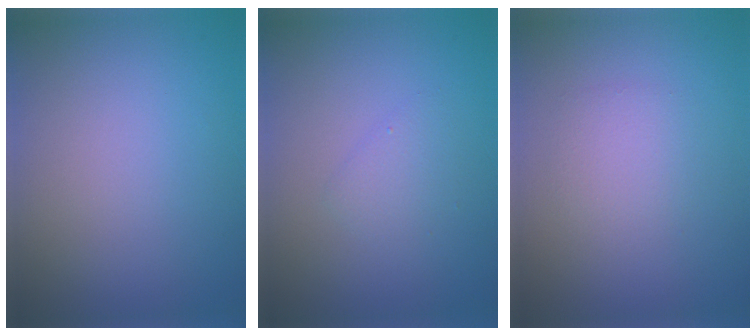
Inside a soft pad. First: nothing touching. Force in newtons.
{"total": 1.3, "press": 1.3, "slide": 0.1}
{"total": 1.9, "press": 1.9, "slide": 0.1}